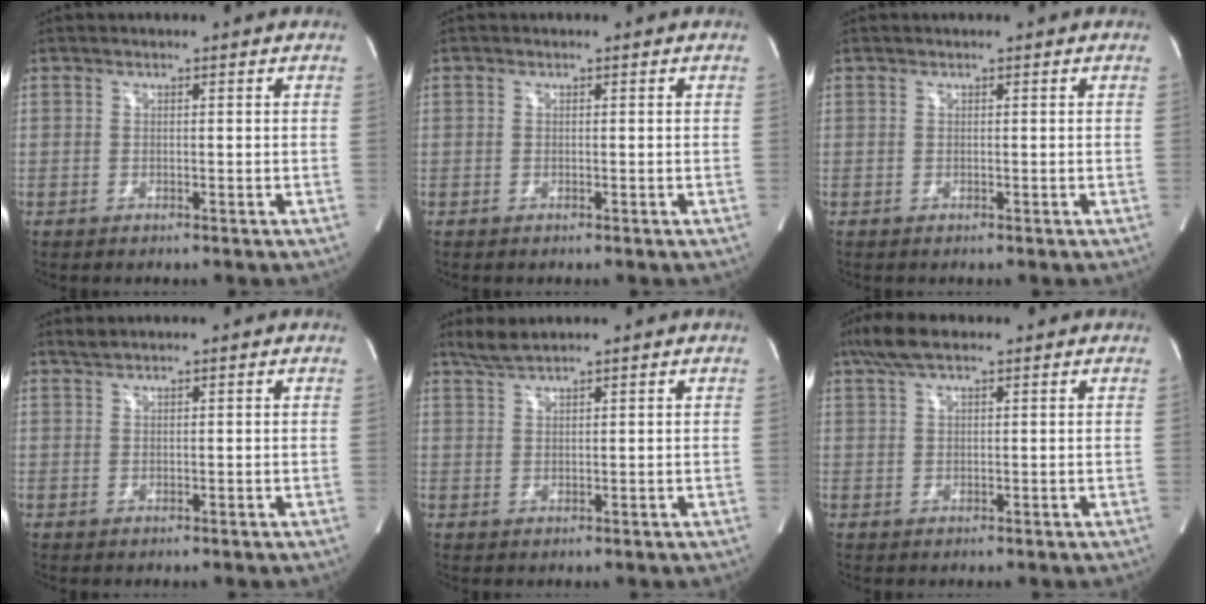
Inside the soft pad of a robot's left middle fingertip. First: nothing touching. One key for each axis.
{"total": 0.0}
{"total": 0.0}
{"total": 1.0, "fx": 1.0, "fy": -0.2, "fz": 0.2, "tx": -0.008, "ty": 0.007, "tz": 0.025}
{"total": 2.7, "fx": 2.6, "fy": -0.3, "fz": 1.0, "tx": -0.025, "ty": 0.009, "tz": 0.056}
{"total": 5.3, "fx": 3.7, "fy": 1.4, "fz": 3.4, "tx": -0.077, "ty": 0.025, "tz": 0.071}